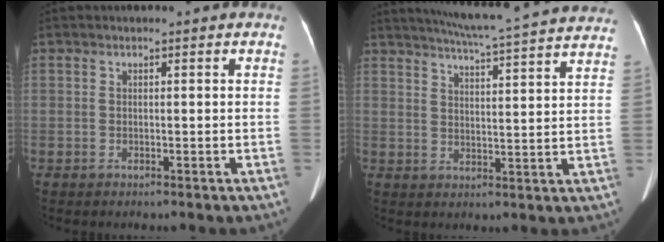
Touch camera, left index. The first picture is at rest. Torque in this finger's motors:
{"motor_torque": [0.27, -0.47, 0.00, 0.02]}